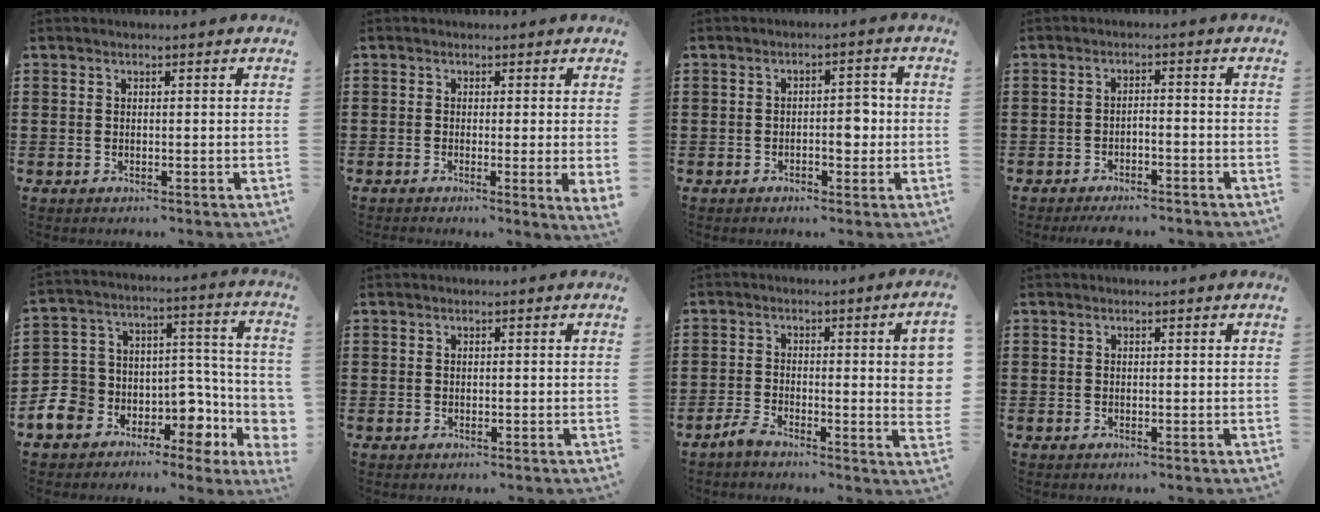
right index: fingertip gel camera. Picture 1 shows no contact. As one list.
[{"total": 1.3, "force": [0.1, 0.0, 1.3], "torque": [-0.026, -0.004, 0.003]}, {"total": 3.6, "force": [-0.8, 1.9, 3.0], "torque": [-0.039, 0.000, -0.021]}, {"total": 2.4, "force": [-2.3, 0.1, 0.6], "torque": [-0.015, 0.001, -0.048]}, {"total": 8.6, "force": [-3.4, 7.5, 2.3], "torque": [-0.071, -0.016, -0.052]}, {"total": 0.0}, {"total": 7.0, "force": [-1.0, 1.3, 6.8], "torque": [-0.108, -0.006, -0.017]}, {"total": 0.0}]